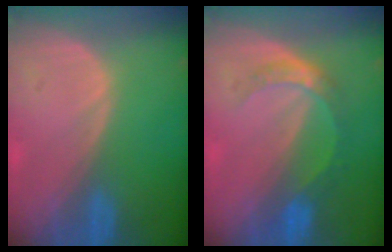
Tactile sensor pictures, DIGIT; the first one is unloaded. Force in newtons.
{"total": 5.1, "press": 4.6, "slide": 2.3}